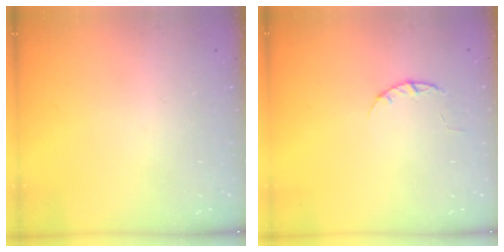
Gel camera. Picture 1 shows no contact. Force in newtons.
{"total": 2.4, "press": 2.3, "slide": 0.4}